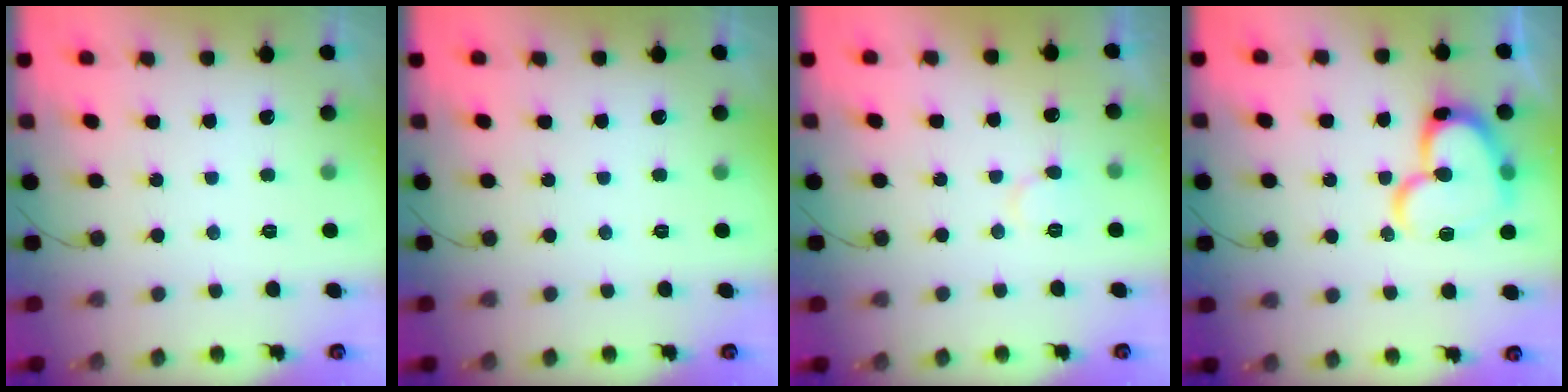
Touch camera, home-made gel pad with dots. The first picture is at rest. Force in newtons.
{"total": 0.0}
{"total": 6.4, "press": 6.4, "slide": 0.2}
{"total": 18.2, "press": 18.1, "slide": 2.1}